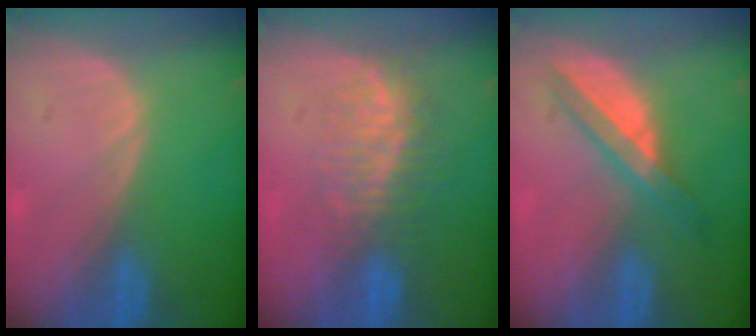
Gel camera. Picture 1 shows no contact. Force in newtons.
{"total": 7.6, "press": 7.1, "slide": 2.9}
{"total": 6.0, "press": 5.3, "slide": 2.8}